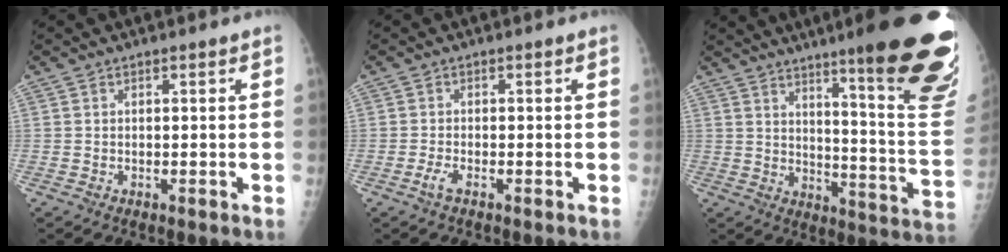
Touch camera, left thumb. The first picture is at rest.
{"total": 1.8, "force": [-1.0, 0.5, 1.4], "torque": [-0.032, -0.002, -0.024]}
{"total": 25.5, "force": [15.2, 3.1, 20.2], "torque": [-0.212, -0.079, 0.210]}